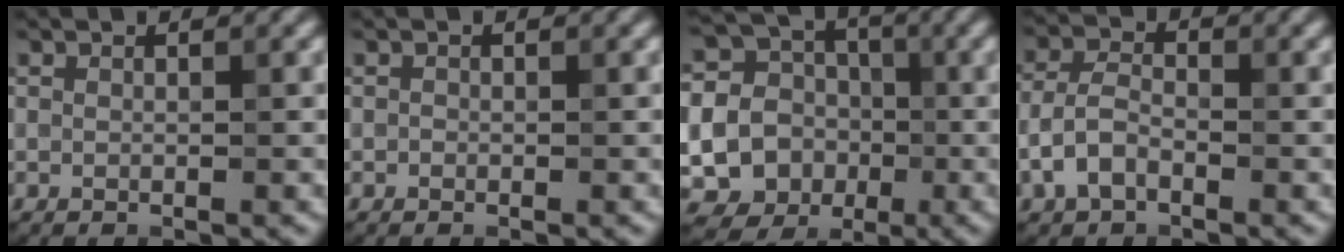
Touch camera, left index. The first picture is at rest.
{"total": 0.0}
{"total": 20.6, "force": [-1.9, 19.2, 7.2], "torque": [-0.189, 0.010, -0.076]}
{"total": 2.9, "force": [-1.5, 1.5, 2.0], "torque": [-0.045, 0.013, -0.039]}